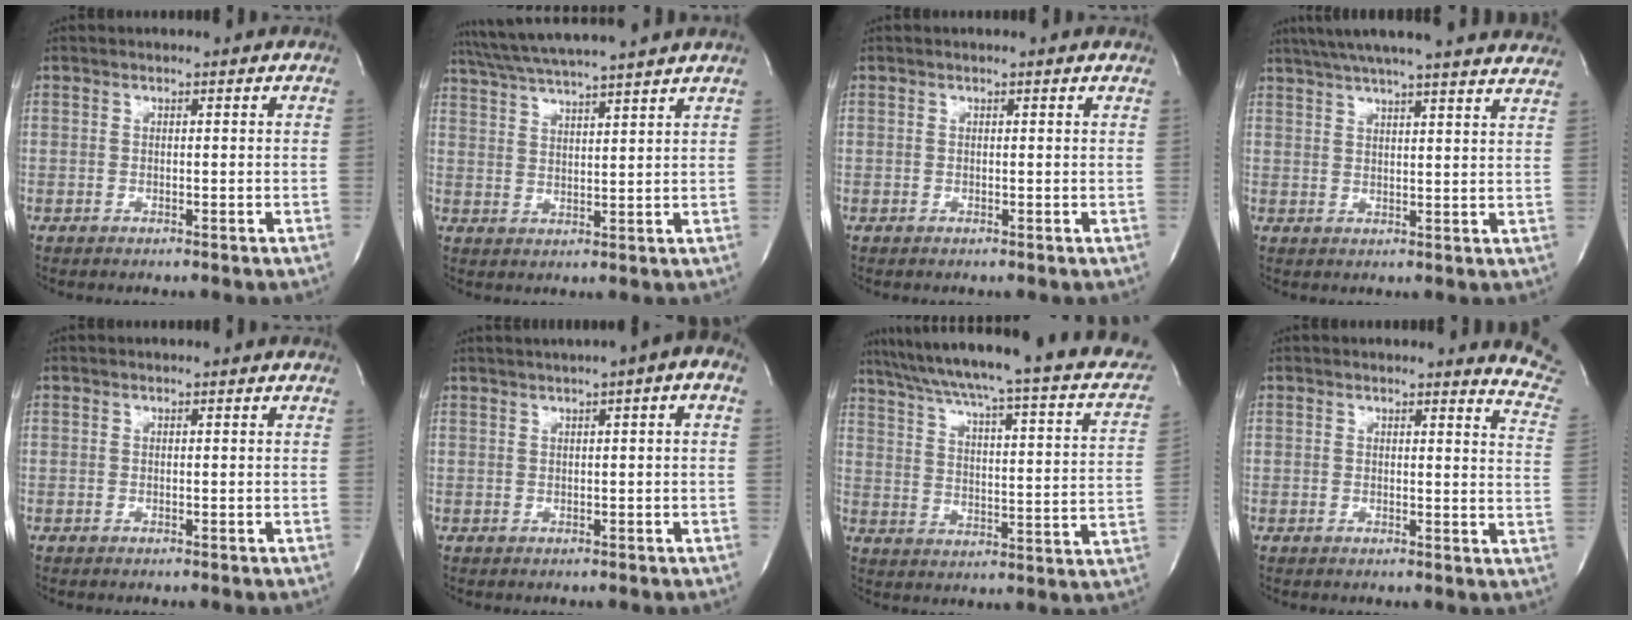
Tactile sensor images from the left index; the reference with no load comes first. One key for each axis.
{"total": 12.7, "fx": 11.2, "fy": -1.2, "fz": 5.9, "tx": -0.111, "ty": 0.023, "tz": 0.172}
{"total": 0.7, "fx": 0.7, "fy": 0.0, "fz": 0.2, "tx": -0.009, "ty": 0.004, "tz": 0.005}
{"total": 26.5, "fx": 23.7, "fy": 1.3, "fz": 11.7, "tx": -0.194, "ty": -0.005, "tz": 0.298}
{"total": 0.0}
{"total": 5.4, "fx": 2.5, "fy": 0.3, "fz": 4.8, "tx": -0.072, "ty": 0.023, "tz": 0.035}
{"total": 27.3, "fx": 21.9, "fy": 3.6, "fz": 15.9, "tx": -0.236, "ty": -0.018, "tz": 0.271}
{"total": 7.9, "fx": 7.9, "fy": -0.1, "fz": 0.5, "tx": 0.010, "ty": -0.086, "tz": 0.051}